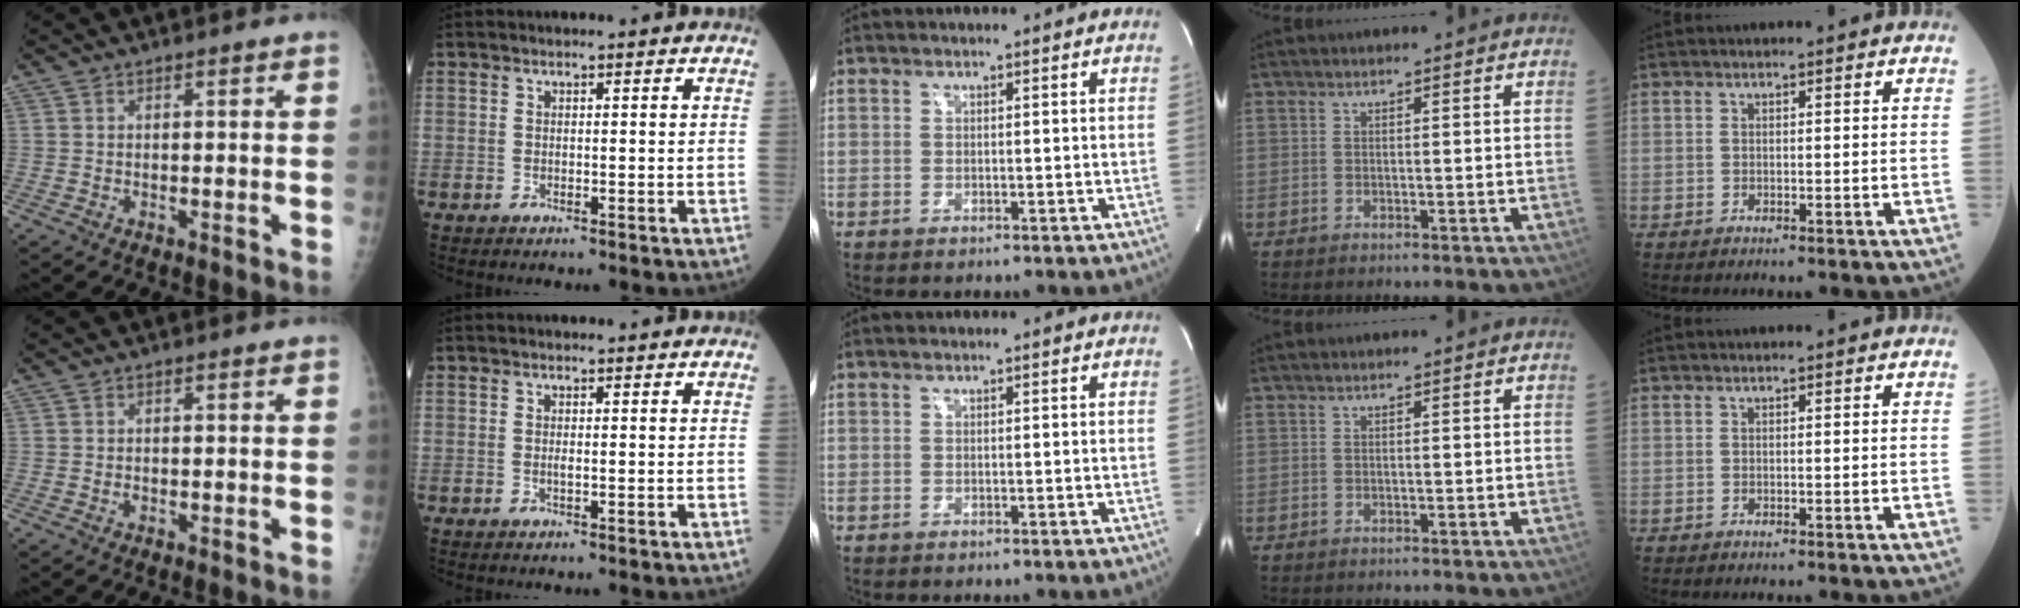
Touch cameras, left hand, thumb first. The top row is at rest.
{"thumb": {"total": 0.6, "force": [-0.1, 0.4, 0.4], "torque": [-0.005, 0.001, -0.002]}, "index": {"total": 0.6, "force": [0.0, 0.1, 0.6], "torque": [-0.015, -0.002, -0.001]}}